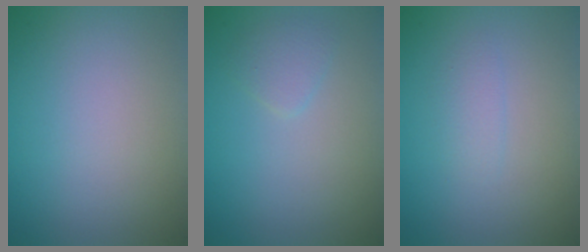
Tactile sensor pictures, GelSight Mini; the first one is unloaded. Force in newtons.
{"total": 1.2, "press": 1.2, "slide": 0.1}
{"total": 1.1, "press": 1.1, "slide": 0.0}